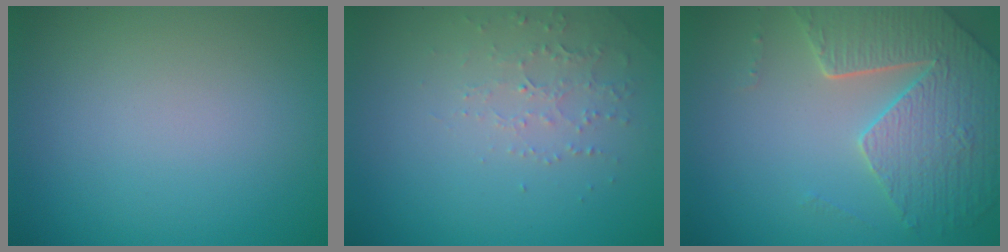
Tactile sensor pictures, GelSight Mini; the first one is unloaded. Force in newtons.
{"total": 1.9, "press": 1.8, "slide": 0.6}
{"total": 5.7, "press": 4.8, "slide": 2.9}